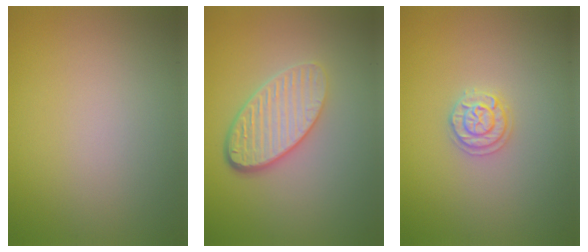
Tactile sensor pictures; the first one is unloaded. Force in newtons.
{"total": 4.9, "press": 3.7, "slide": 3.2}
{"total": 2.0, "press": 1.9, "slide": 0.3}